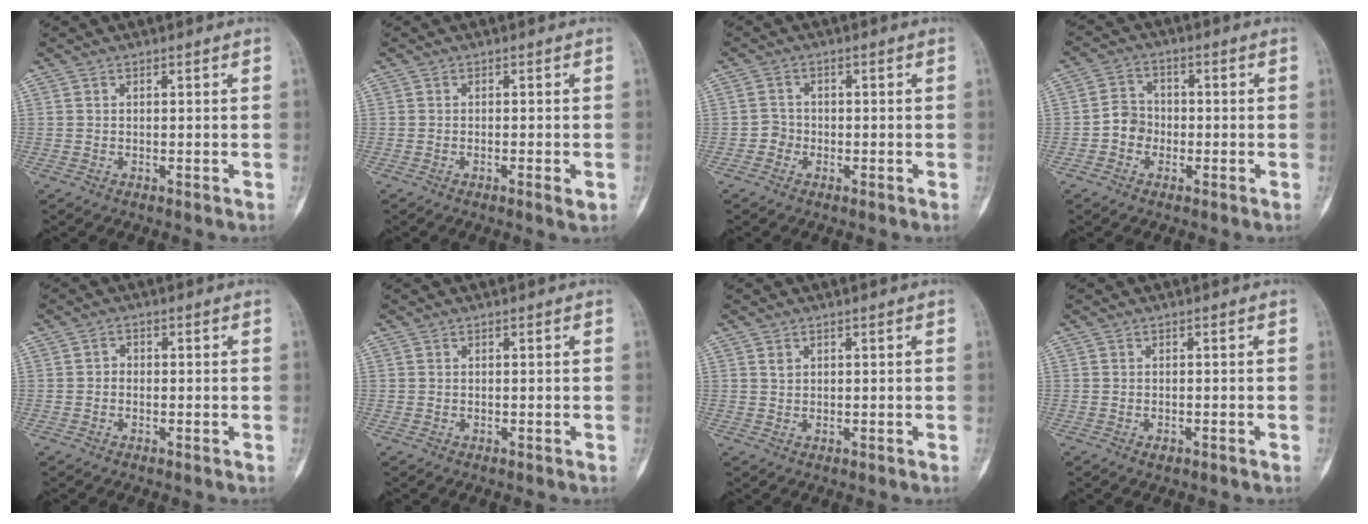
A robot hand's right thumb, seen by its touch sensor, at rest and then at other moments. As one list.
[{"total": 1.9, "force": [-0.8, 0.3, 1.8], "torque": [-0.030, -0.004, -0.013]}, {"total": 2.1, "force": [-0.9, 1.9, 0.4], "torque": [0.004, 0.010, -0.024]}, {"total": 4.9, "force": [-1.3, 4.3, 1.9], "torque": [-0.013, 0.018, -0.034]}, {"total": 1.4, "force": [-0.3, 1.2, 0.7], "torque": [-0.001, 0.007, -0.009]}, {"total": 0.0}, {"total": 1.2, "force": [0.6, 0.8, 0.5], "torque": [-0.004, -0.001, 0.012]}, {"total": 0.9, "force": [-0.6, 0.4, 0.6], "torque": [-0.009, 0.003, -0.007]}]